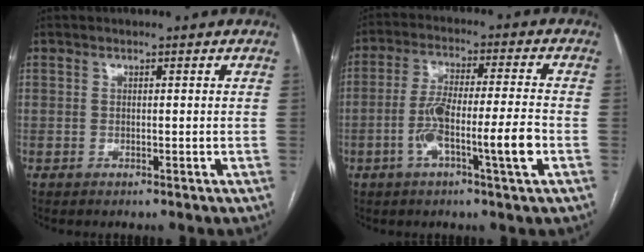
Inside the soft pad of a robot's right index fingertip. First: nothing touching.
{"total": 10.2, "force": [-3.3, 0.5, 9.6], "torque": [-0.176, 0.007, -0.060]}